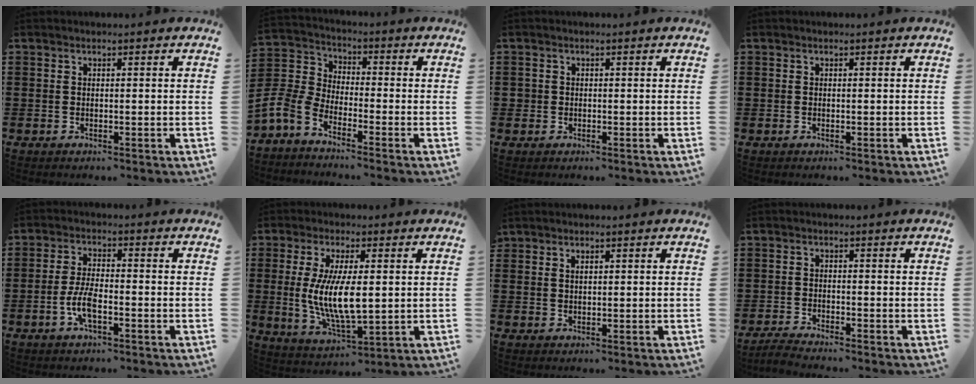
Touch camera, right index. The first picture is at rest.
{"total": 5.2, "force": [-4.7, 1.6, 1.6], "torque": [-0.076, -0.017, -0.105]}
{"total": 0.9, "force": [-0.2, 0.9, 0.2], "torque": [-0.005, 0.004, -0.005]}
{"total": 0.0}
{"total": 5.3, "force": [-1.9, 1.9, 4.6], "torque": [-0.113, -0.005, -0.044]}
{"total": 9.9, "force": [0.6, 3.6, 9.2], "torque": [-0.196, -0.006, 0.007]}
{"total": 1.3, "force": [1.0, 0.6, 0.5], "torque": [-0.010, 0.003, 0.019]}
{"total": 2.0, "force": [-2.0, -0.1, 0.3], "torque": [-0.006, 0.002, -0.040]}